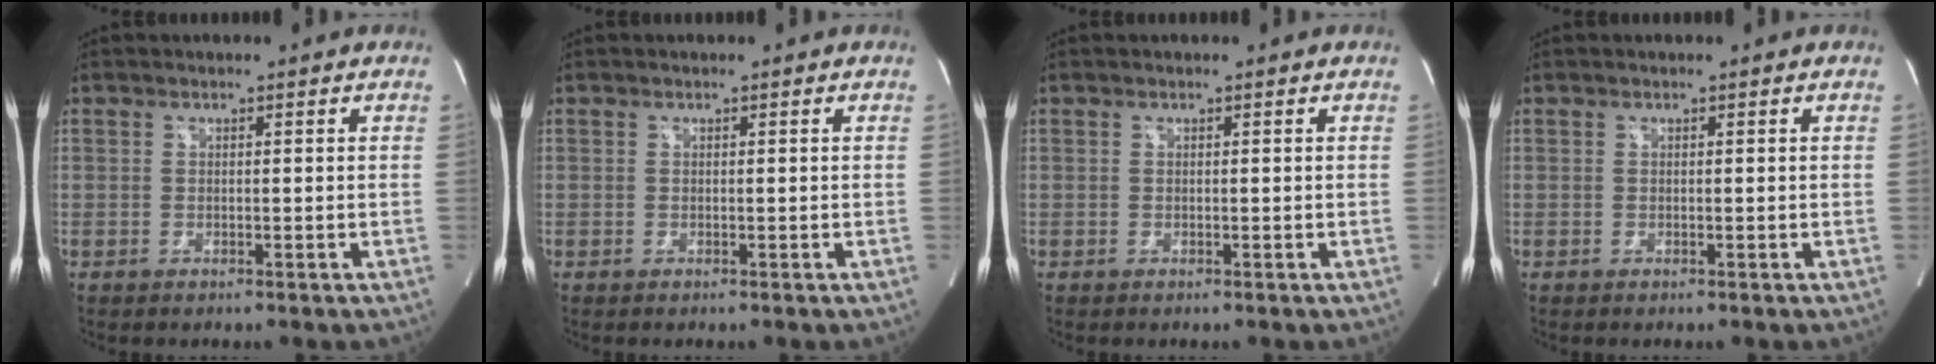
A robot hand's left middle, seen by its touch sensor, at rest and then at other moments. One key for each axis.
{"total": 0.0}
{"total": 0.0}
{"total": 0.0}